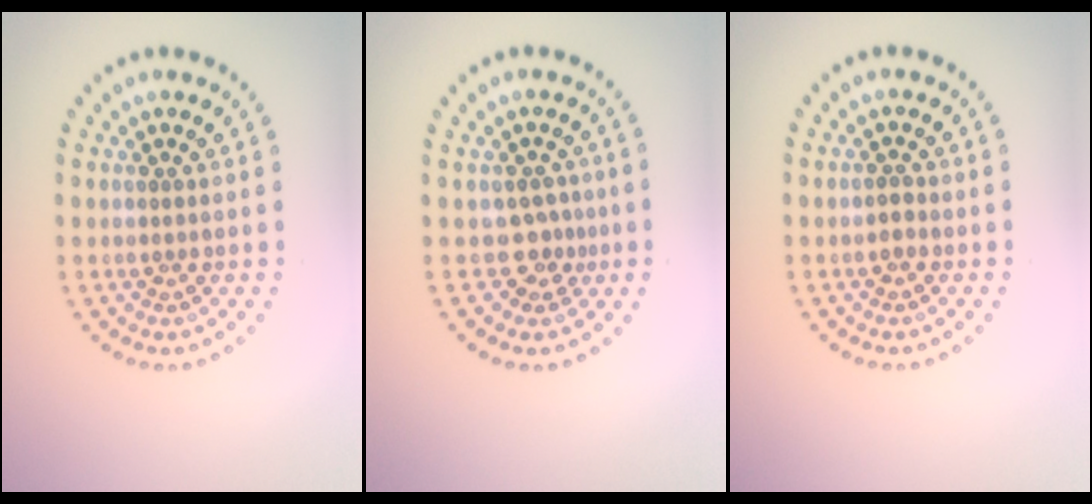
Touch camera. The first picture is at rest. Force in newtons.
{"total": 2.1, "press": 1.5, "slide": 1.5}
{"total": 0.9, "press": 0.9, "slide": 0.2}